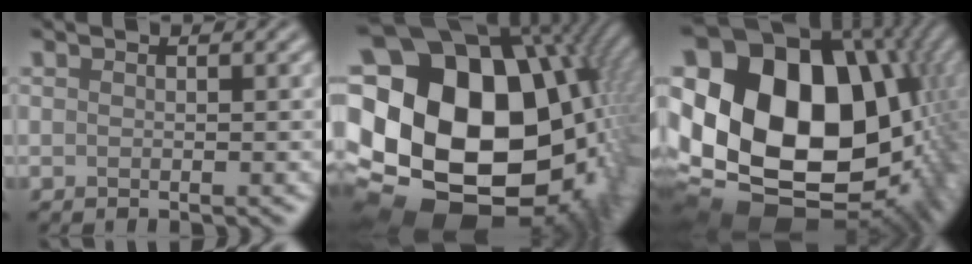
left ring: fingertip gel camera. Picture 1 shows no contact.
{"total": 24.0, "force": [0.2, 18.6, 15.2], "torque": [-0.283, -0.024, -0.012]}
{"total": 23.9, "force": [-0.1, 19.0, 14.5], "torque": [-0.280, -0.039, -0.006]}